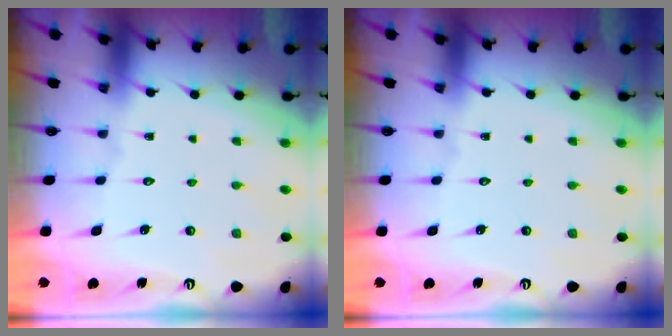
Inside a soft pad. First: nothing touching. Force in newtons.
{"total": 0.0}